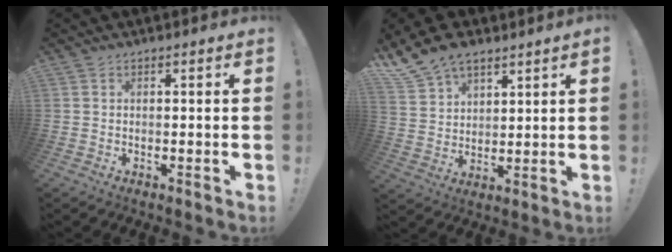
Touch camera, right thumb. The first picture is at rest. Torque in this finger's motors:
{"motor_torque": [1.12, 1.29, 0.44, 0.45, 0.23]}